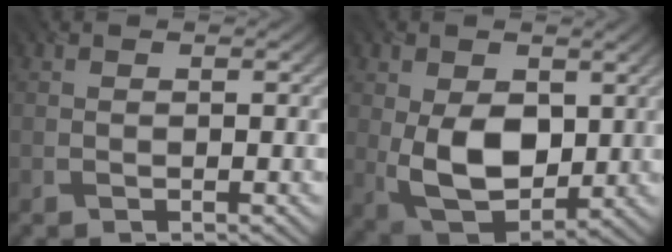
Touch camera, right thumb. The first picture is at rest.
{"total": 9.7, "force": [0.4, 6.3, 7.4], "torque": [-0.153, -0.012, 0.011]}